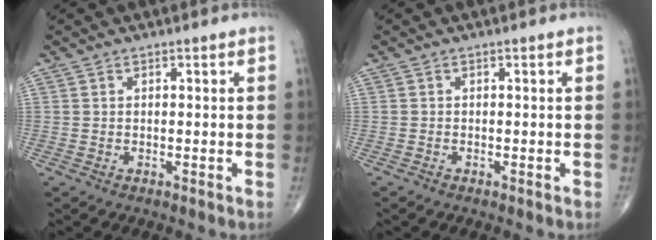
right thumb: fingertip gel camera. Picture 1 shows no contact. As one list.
[{"total": 0.0}]